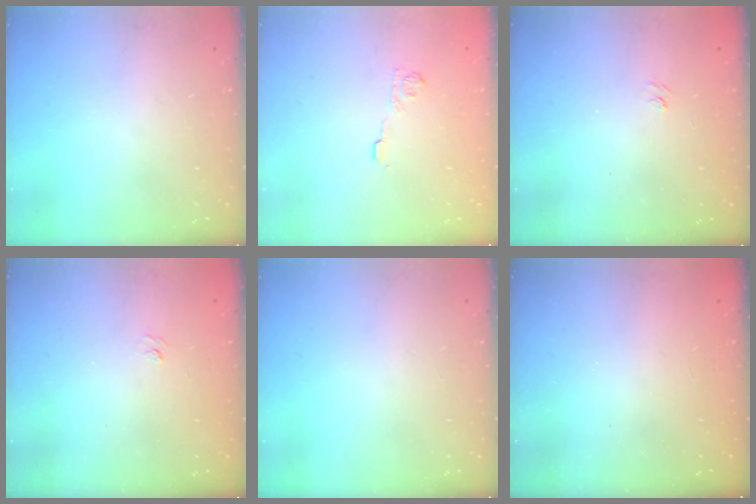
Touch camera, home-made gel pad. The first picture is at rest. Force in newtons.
{"total": 7.0, "press": 6.9, "slide": 1.4}
{"total": 1.9, "press": 1.7, "slide": 0.9}
{"total": 1.9, "press": 1.7, "slide": 0.9}
{"total": 0.0}
{"total": 2.5, "press": 2.4, "slide": 0.8}